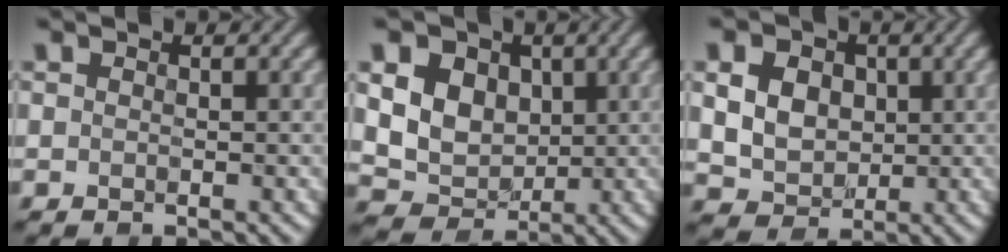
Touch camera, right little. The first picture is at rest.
{"total": 6.7, "force": [1.3, 5.4, 3.7], "torque": [-0.080, 0.006, 0.010]}
{"total": 8.4, "force": [2.2, 6.8, 4.4], "torque": [-0.096, 0.026, 0.028]}